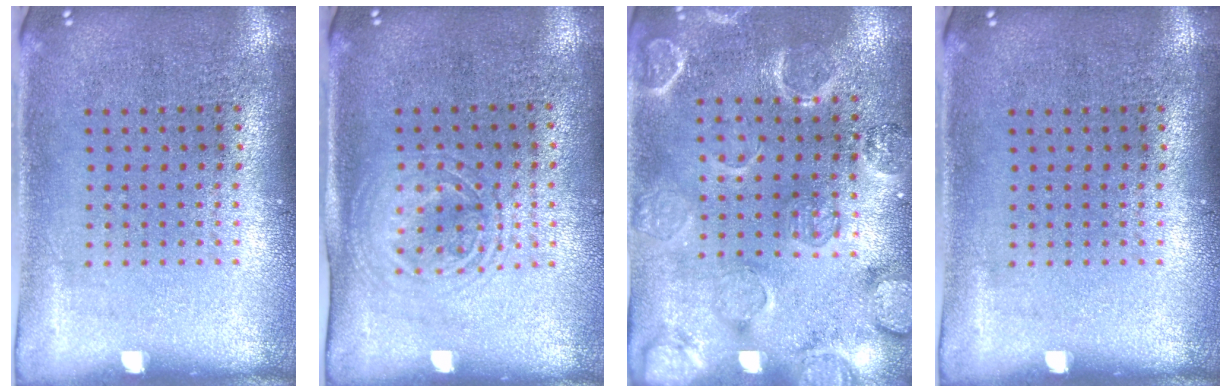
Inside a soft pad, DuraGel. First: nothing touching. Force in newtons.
{"total": 1.5, "press": 1.3, "slide": 0.6}
{"total": 2.3, "press": 2.2, "slide": 0.6}
{"total": 0.0}